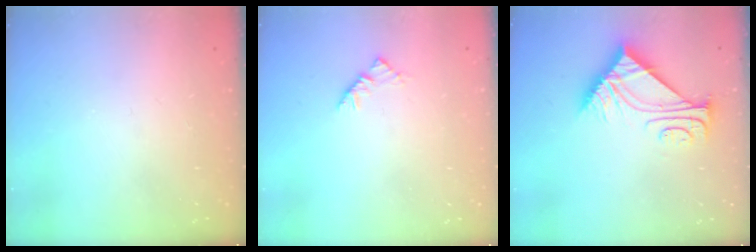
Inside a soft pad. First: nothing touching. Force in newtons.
{"total": 2.9, "press": 2.8, "slide": 0.7}
{"total": 9.0, "press": 9.0, "slide": 0.1}